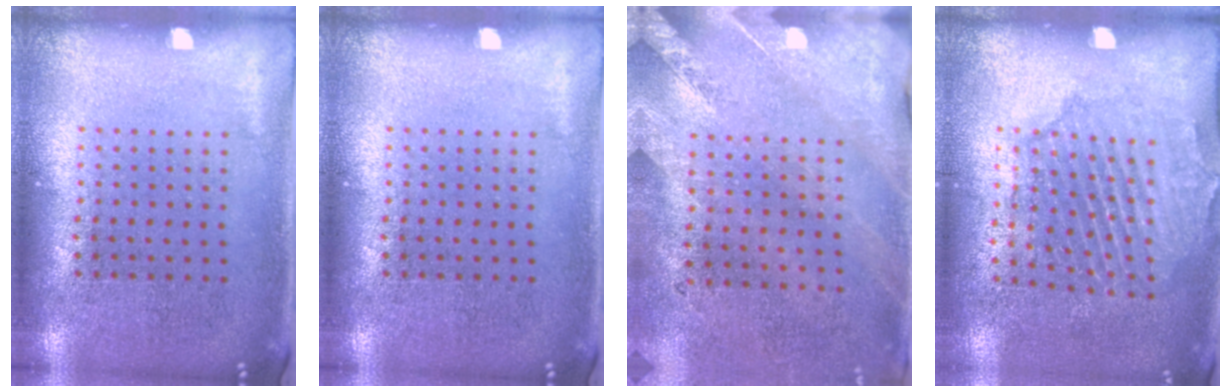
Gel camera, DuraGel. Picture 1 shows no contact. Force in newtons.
{"total": 0.0}
{"total": 2.4, "press": 2.1, "slide": 1.3}
{"total": 1.6, "press": 1.5, "slide": 0.4}